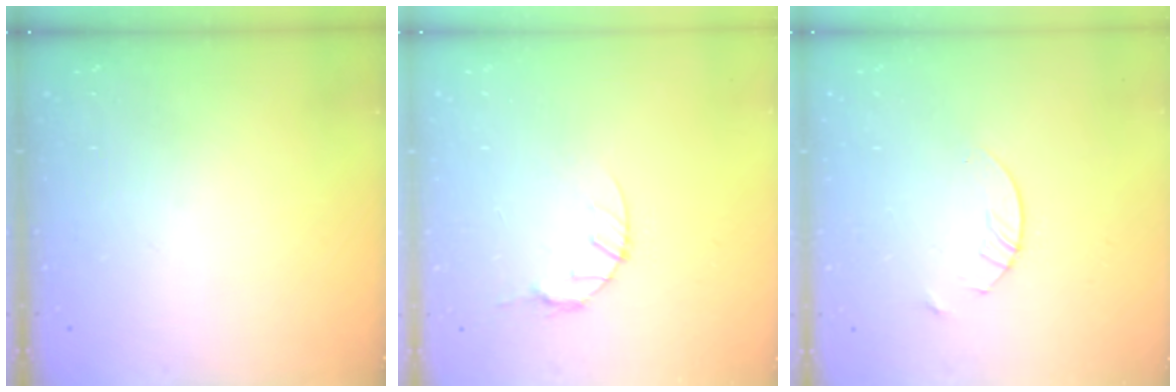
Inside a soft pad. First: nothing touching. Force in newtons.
{"total": 4.6, "press": 4.6, "slide": 0.6}
{"total": 2.4, "press": 2.4, "slide": 0.1}